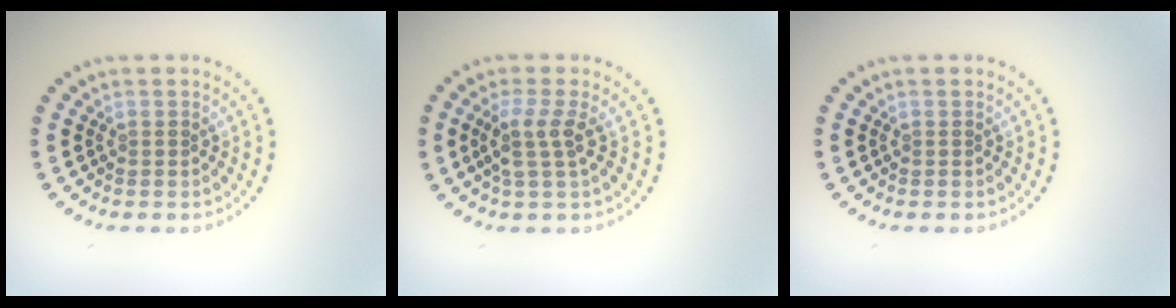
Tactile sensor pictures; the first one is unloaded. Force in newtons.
{"total": 2.6, "press": 2.0, "slide": 1.6}
{"total": 0.0}